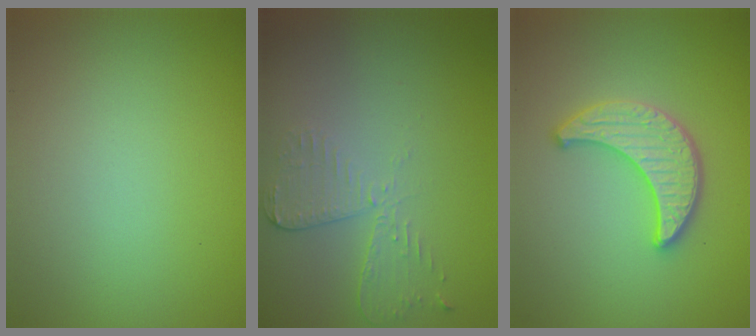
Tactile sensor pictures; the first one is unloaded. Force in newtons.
{"total": 2.7, "press": 2.4, "slide": 1.2}
{"total": 3.4, "press": 3.3, "slide": 0.7}